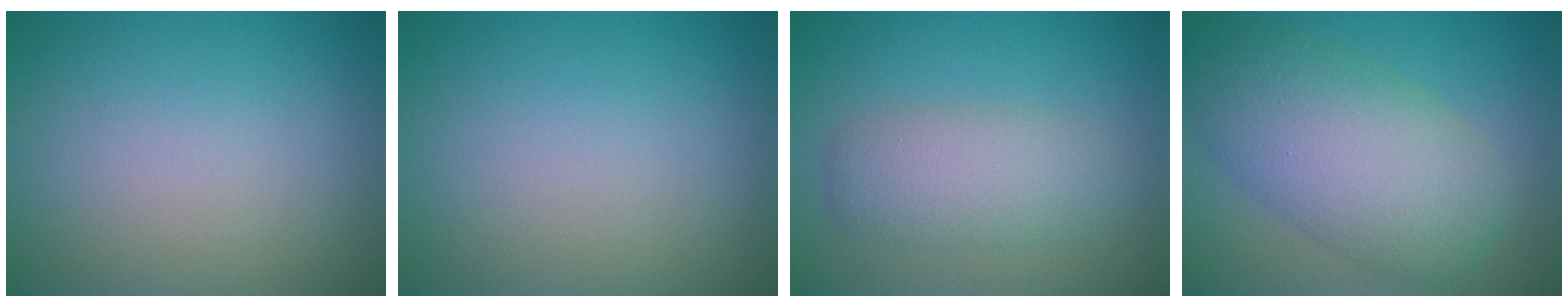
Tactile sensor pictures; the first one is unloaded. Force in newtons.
{"total": 0.0}
{"total": 3.8, "press": 3.8, "slide": 0.1}
{"total": 8.5, "press": 8.5, "slide": 0.3}